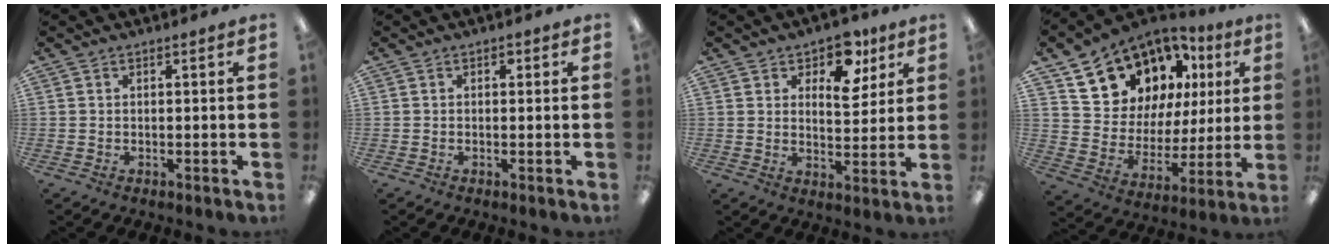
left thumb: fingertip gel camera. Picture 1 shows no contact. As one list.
[{"total": 0.9, "force": [-0.1, 0.6, 0.6], "torque": [-0.014, 0.005, -0.004]}, {"total": 10.2, "force": [5.9, 5.9, 5.9], "torque": [-0.078, -0.022, 0.101]}, {"total": 15.8, "force": [11.2, 10.2, 4.7], "torque": [-0.102, -0.075, 0.213]}]